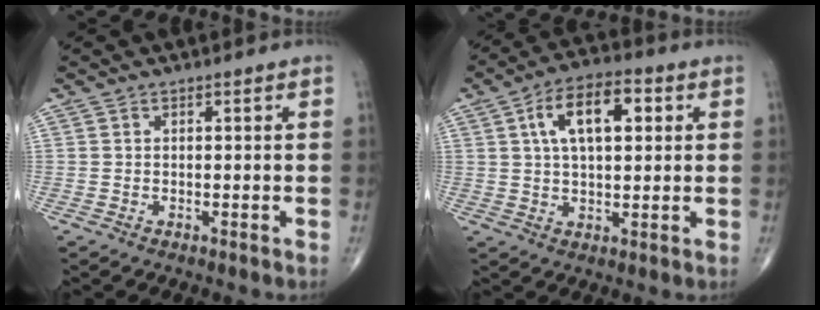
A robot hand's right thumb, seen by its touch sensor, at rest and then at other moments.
{"total": 11.8, "force": [3.4, 5.8, 9.7], "torque": [-0.153, 0.011, 0.051]}